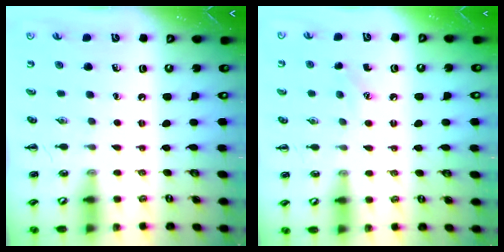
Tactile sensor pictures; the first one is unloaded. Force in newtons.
{"total": 5.8, "press": 5.5, "slide": 1.8}